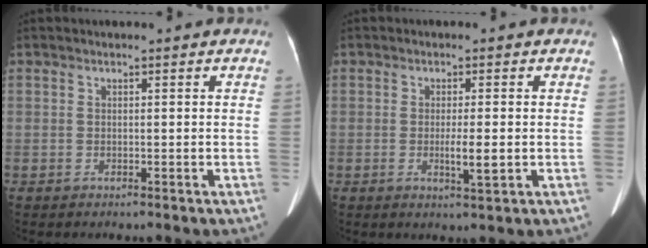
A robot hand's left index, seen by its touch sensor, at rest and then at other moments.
{"total": 3.2, "force": [-0.6, 0.3, 3.2], "torque": [-0.058, -0.005, -0.009]}